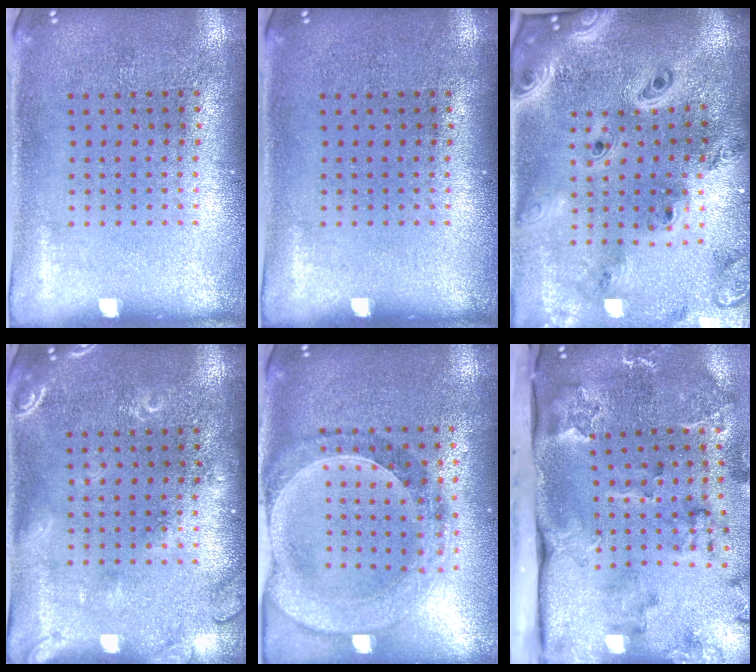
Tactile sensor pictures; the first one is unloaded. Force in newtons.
{"total": 0.0}
{"total": 3.8, "press": 2.9, "slide": 2.4}
{"total": 2.5, "press": 2.4, "slide": 0.5}
{"total": 1.4, "press": 1.4, "slide": 0.2}
{"total": 3.2, "press": 2.5, "slide": 2.0}